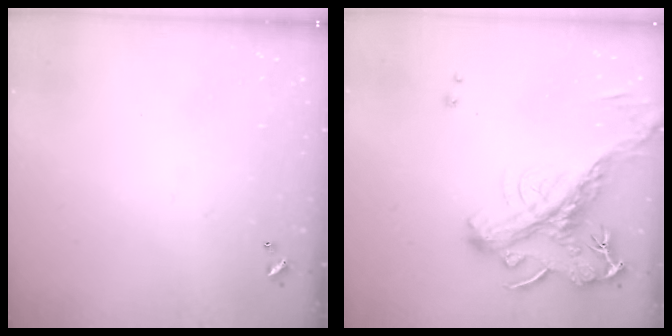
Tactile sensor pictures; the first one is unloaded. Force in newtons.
{"total": 4.1, "press": 3.9, "slide": 1.3}